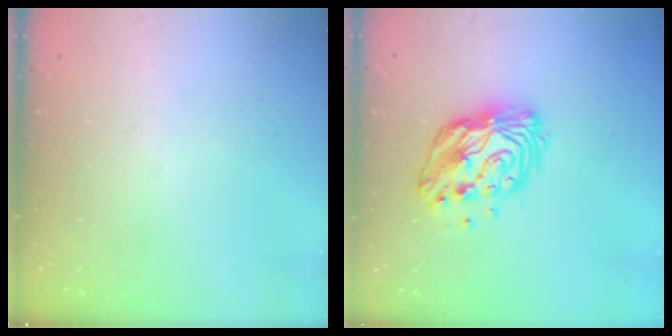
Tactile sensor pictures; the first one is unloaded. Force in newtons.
{"total": 13.0, "press": 13.0, "slide": 0.9}